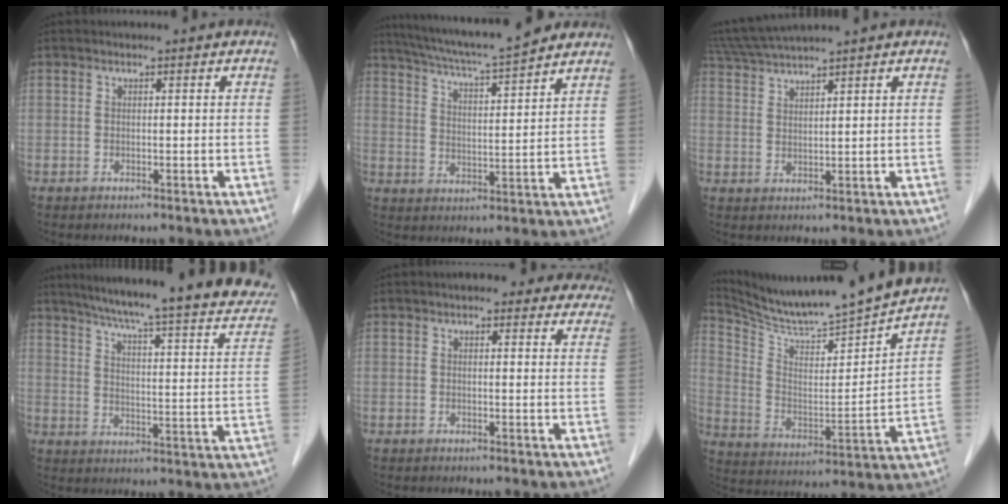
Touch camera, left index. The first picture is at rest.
{"total": 15.8, "force": [13.9, 0.6, 7.4], "torque": [-0.129, 0.021, 0.213]}
{"total": 7.7, "force": [6.9, -1.1, 3.3], "torque": [-0.064, 0.022, 0.130]}
{"total": 27.1, "force": [22.8, 2.4, 14.5], "torque": [-0.212, -0.042, 0.281]}
{"total": 9.6, "force": [8.3, 3.3, 3.6], "torque": [-0.012, 0.010, 0.081]}
{"total": 20.1, "force": [18.8, -0.8, 6.9], "torque": [-0.131, -0.063, 0.291]}